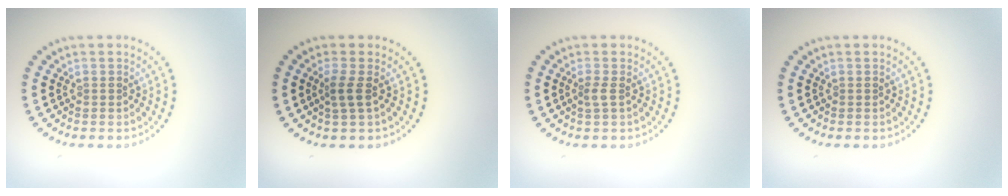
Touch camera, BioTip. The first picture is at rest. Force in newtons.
{"total": 1.6, "press": 1.3, "slide": 0.9}
{"total": 1.0, "press": 0.8, "slide": 0.6}
{"total": 0.0}